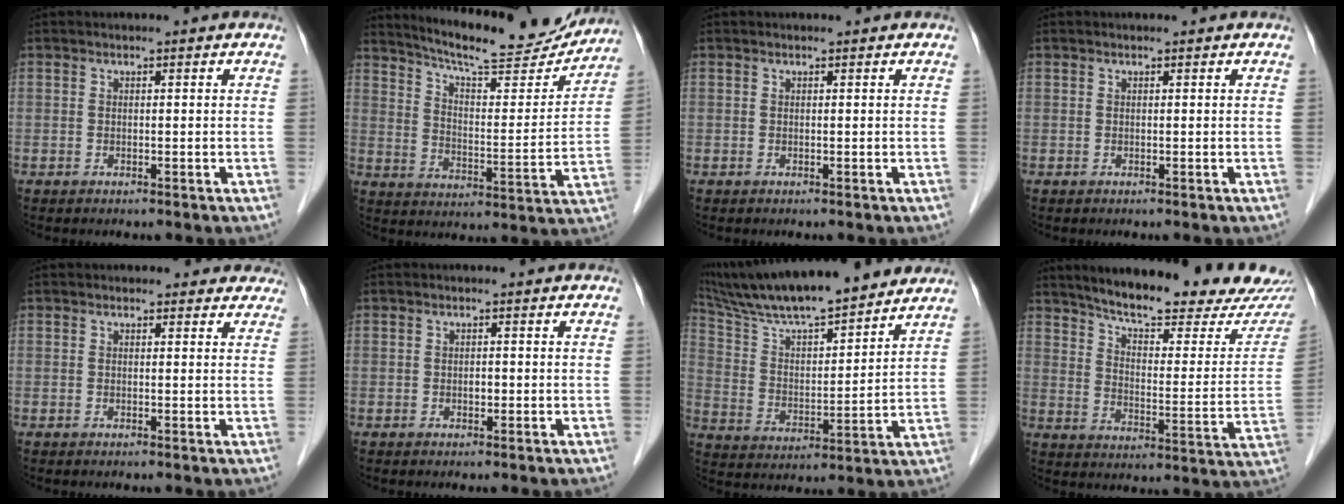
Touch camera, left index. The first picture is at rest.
{"total": 18.8, "force": [17.5, 2.1, 6.3], "torque": [-0.102, -0.031, 0.245]}
{"total": 0.0}
{"total": 0.0}
{"total": 4.4, "force": [4.0, 1.7, 0.3], "torque": [0.018, -0.004, 0.024]}
{"total": 0.7, "force": [-0.2, 0.5, 0.5], "torque": [-0.009, 0.000, -0.005]}
{"total": 19.2, "force": [16.7, 2.2, 9.2], "torque": [-0.162, 0.019, 0.276]}
{"total": 23.2, "force": [20.3, 3.6, 10.6], "torque": [-0.148, -0.044, 0.261]}